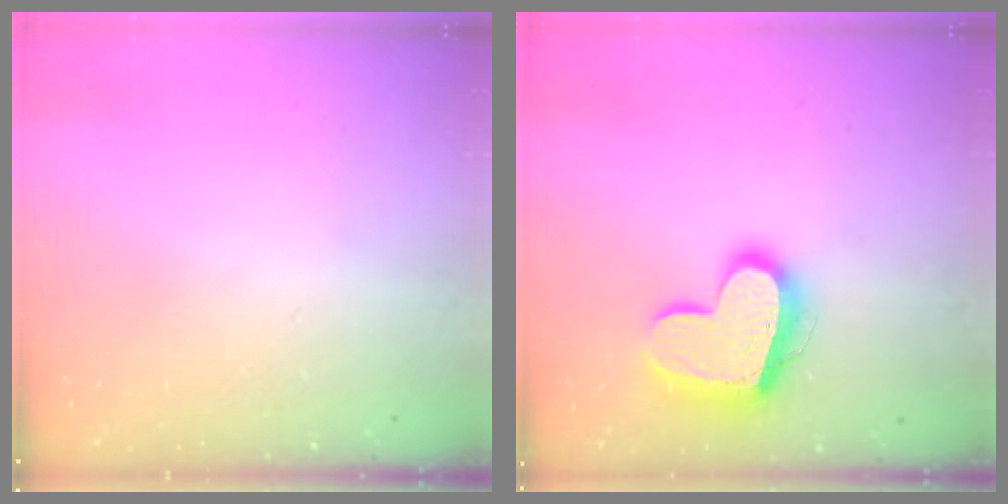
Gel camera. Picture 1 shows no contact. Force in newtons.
{"total": 16.6, "press": 16.5, "slide": 1.4}